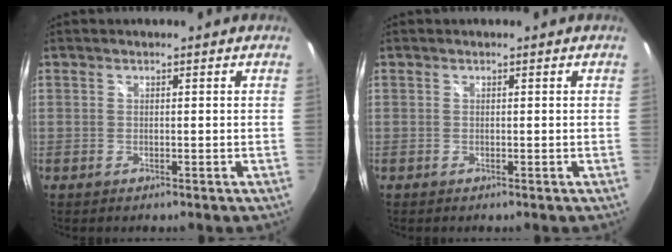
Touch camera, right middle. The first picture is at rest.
{"total": 0.0}